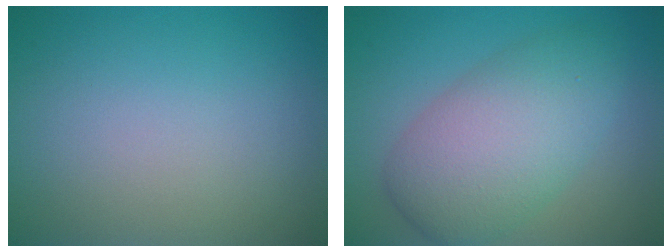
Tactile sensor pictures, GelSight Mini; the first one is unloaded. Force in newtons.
{"total": 7.1, "press": 7.1, "slide": 0.2}